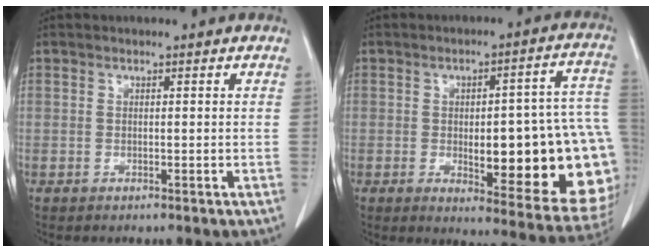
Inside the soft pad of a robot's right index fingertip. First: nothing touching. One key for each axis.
{"total": 22.9, "fx": -3.1, "fy": 5.8, "fz": 21.9, "tx": -0.188, "ty": 0.023, "tz": -0.013}